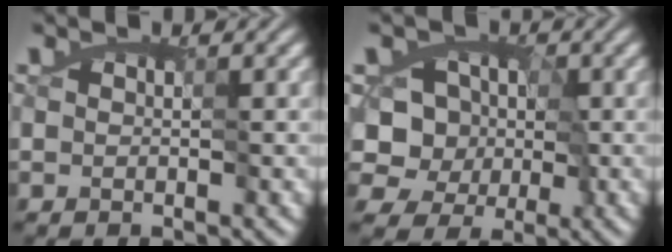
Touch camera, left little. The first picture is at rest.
{"total": 8.1, "force": [-2.1, 7.1, 3.3], "torque": [-0.047, 0.019, -0.061]}